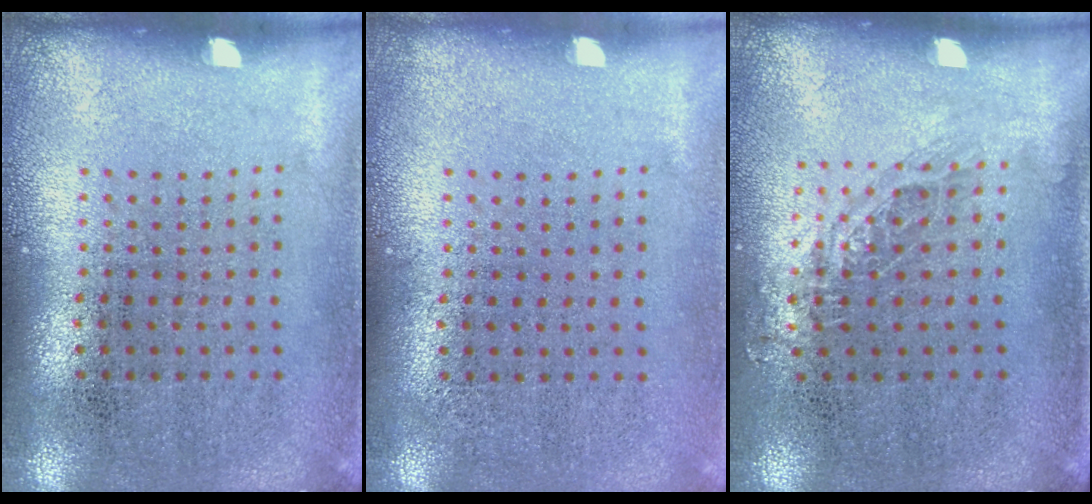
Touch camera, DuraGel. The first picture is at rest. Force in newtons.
{"total": 0.0}
{"total": 0.7, "press": 0.7, "slide": 0.1}